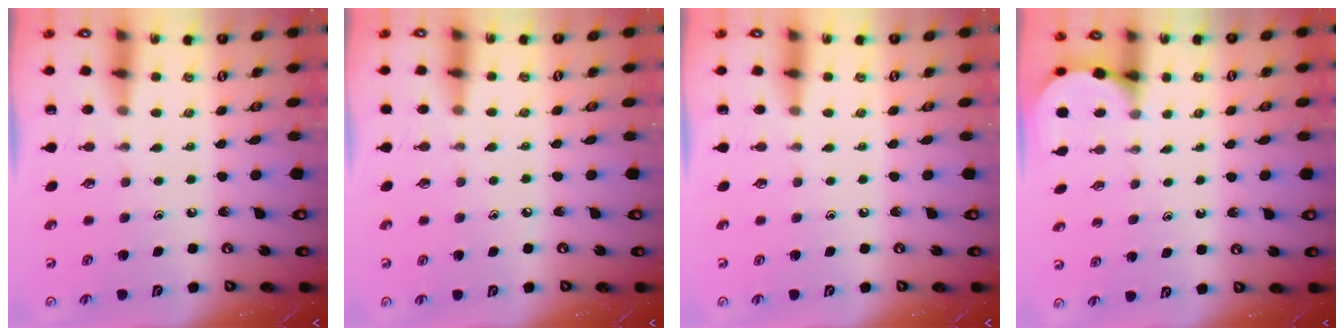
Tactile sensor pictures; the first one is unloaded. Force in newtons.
{"total": 2.3, "press": 2.3, "slide": 0.4}
{"total": 0.0}
{"total": 1.9, "press": 1.9, "slide": 0.2}